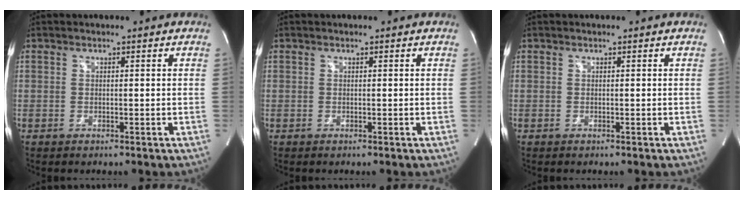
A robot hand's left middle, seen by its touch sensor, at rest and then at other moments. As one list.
[{"total": 0.0}, {"total": 0.0}]